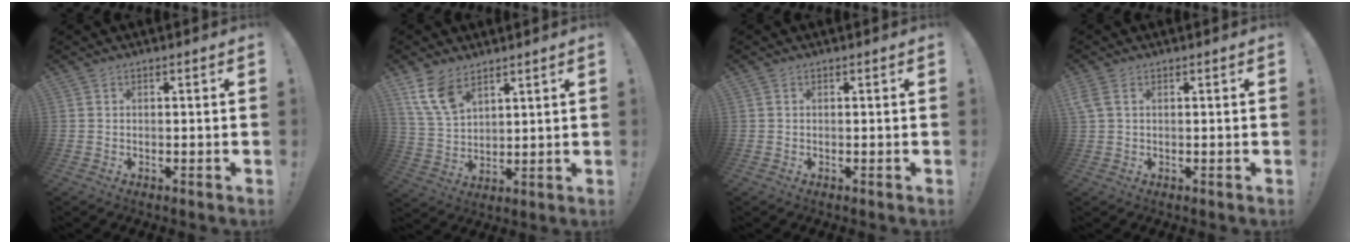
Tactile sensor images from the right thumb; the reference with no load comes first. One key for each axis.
{"total": 10.1, "fx": 6.7, "fy": 5.5, "fz": 5.2, "tx": -0.104, "ty": -0.027, "tz": 0.135}
{"total": 0.0}
{"total": 2.9, "fx": 1.2, "fy": 1.3, "fz": 2.3, "tx": -0.047, "ty": 0.004, "tz": 0.024}